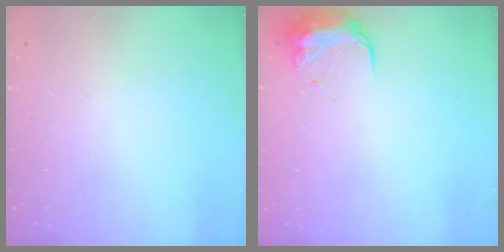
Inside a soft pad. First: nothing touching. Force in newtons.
{"total": 8.7, "press": 8.5, "slide": 1.4}